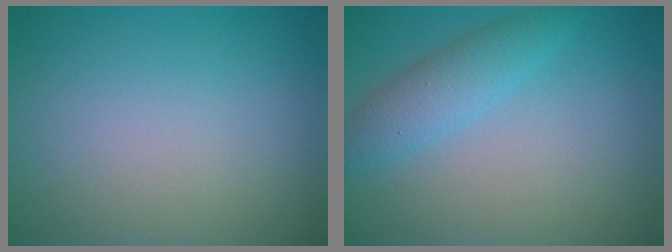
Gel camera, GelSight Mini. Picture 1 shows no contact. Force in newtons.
{"total": 3.1, "press": 3.1, "slide": 0.2}